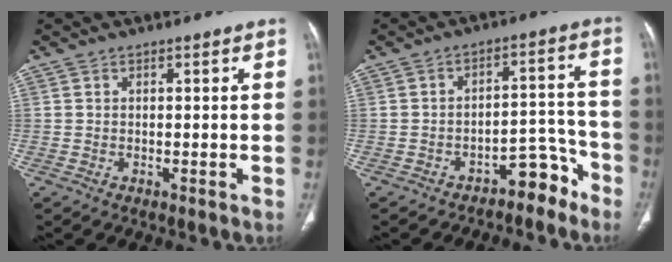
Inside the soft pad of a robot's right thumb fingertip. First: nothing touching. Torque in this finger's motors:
{"motor_torque": [0.82, -0.58, 0.28, -1.09, 0.00]}